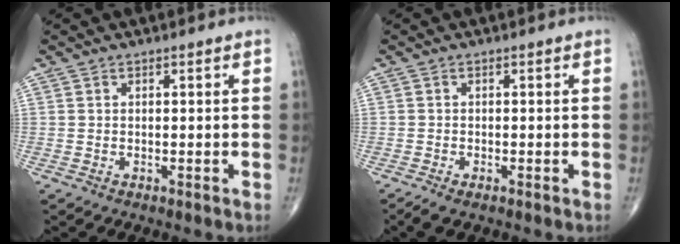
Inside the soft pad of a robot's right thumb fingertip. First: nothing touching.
{"total": 0.8, "force": [-0.4, 0.2, 0.6], "torque": [-0.017, -0.004, -0.012]}